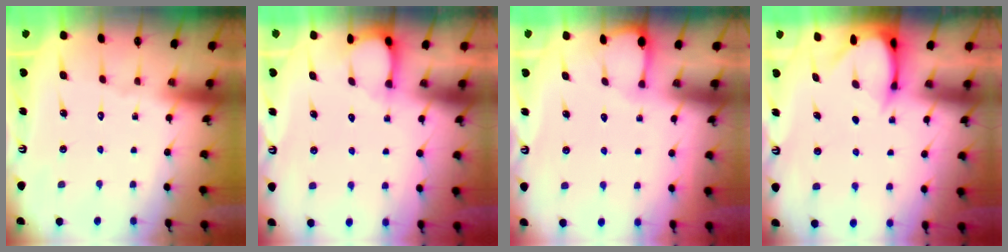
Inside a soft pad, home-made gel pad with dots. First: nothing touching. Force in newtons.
{"total": 2.3, "press": 2.3, "slide": 0.3}
{"total": 2.7, "press": 2.7, "slide": 0.3}
{"total": 3.8, "press": 3.8, "slide": 0.3}